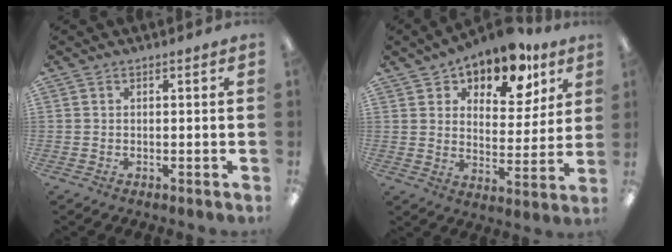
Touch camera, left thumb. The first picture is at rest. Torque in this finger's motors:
{"motor_torque": [0.07, 0.56, -0.02, -0.12, 0.10]}